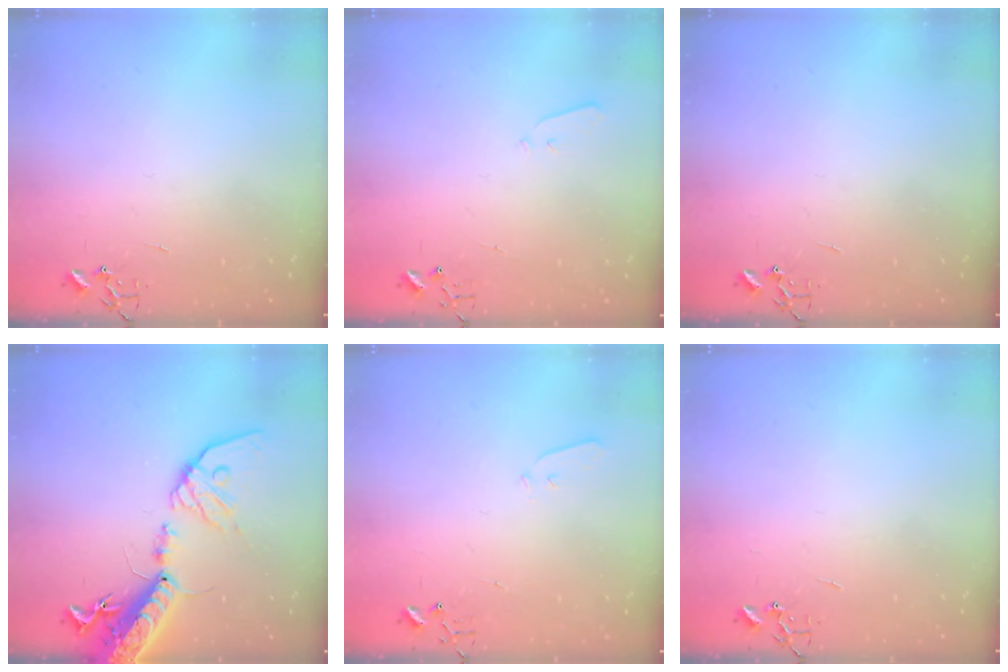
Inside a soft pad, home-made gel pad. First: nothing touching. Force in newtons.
{"total": 3.3, "press": 3.2, "slide": 0.5}
{"total": 0.0}
{"total": 19.5, "press": 19.0, "slide": 4.4}
{"total": 3.6, "press": 3.5, "slide": 0.6}
{"total": 0.0}